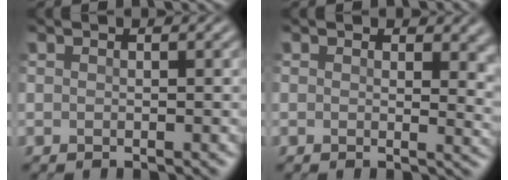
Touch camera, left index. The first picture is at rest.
{"total": 3.9, "force": [1.4, 1.9, 3.1], "torque": [-0.016, -0.003, 0.031]}